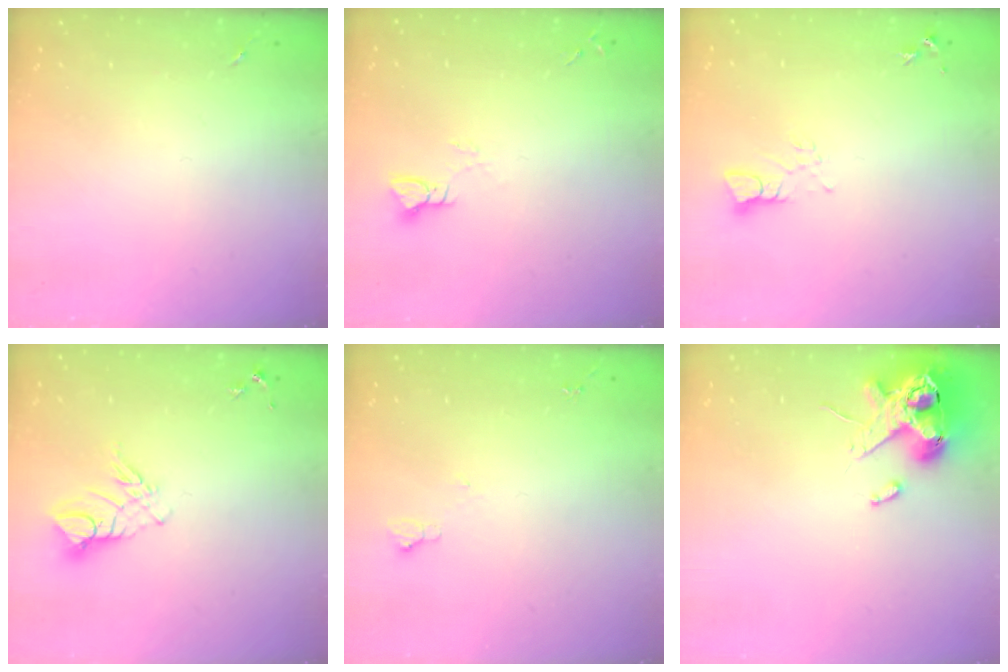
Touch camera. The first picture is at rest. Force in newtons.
{"total": 3.0, "press": 3.0, "slide": 0.3}
{"total": 3.2, "press": 3.2, "slide": 0.3}
{"total": 9.4, "press": 9.4, "slide": 0.9}
{"total": 4.9, "press": 4.8, "slide": 0.7}
{"total": 12.3, "press": 12.1, "slide": 1.9}